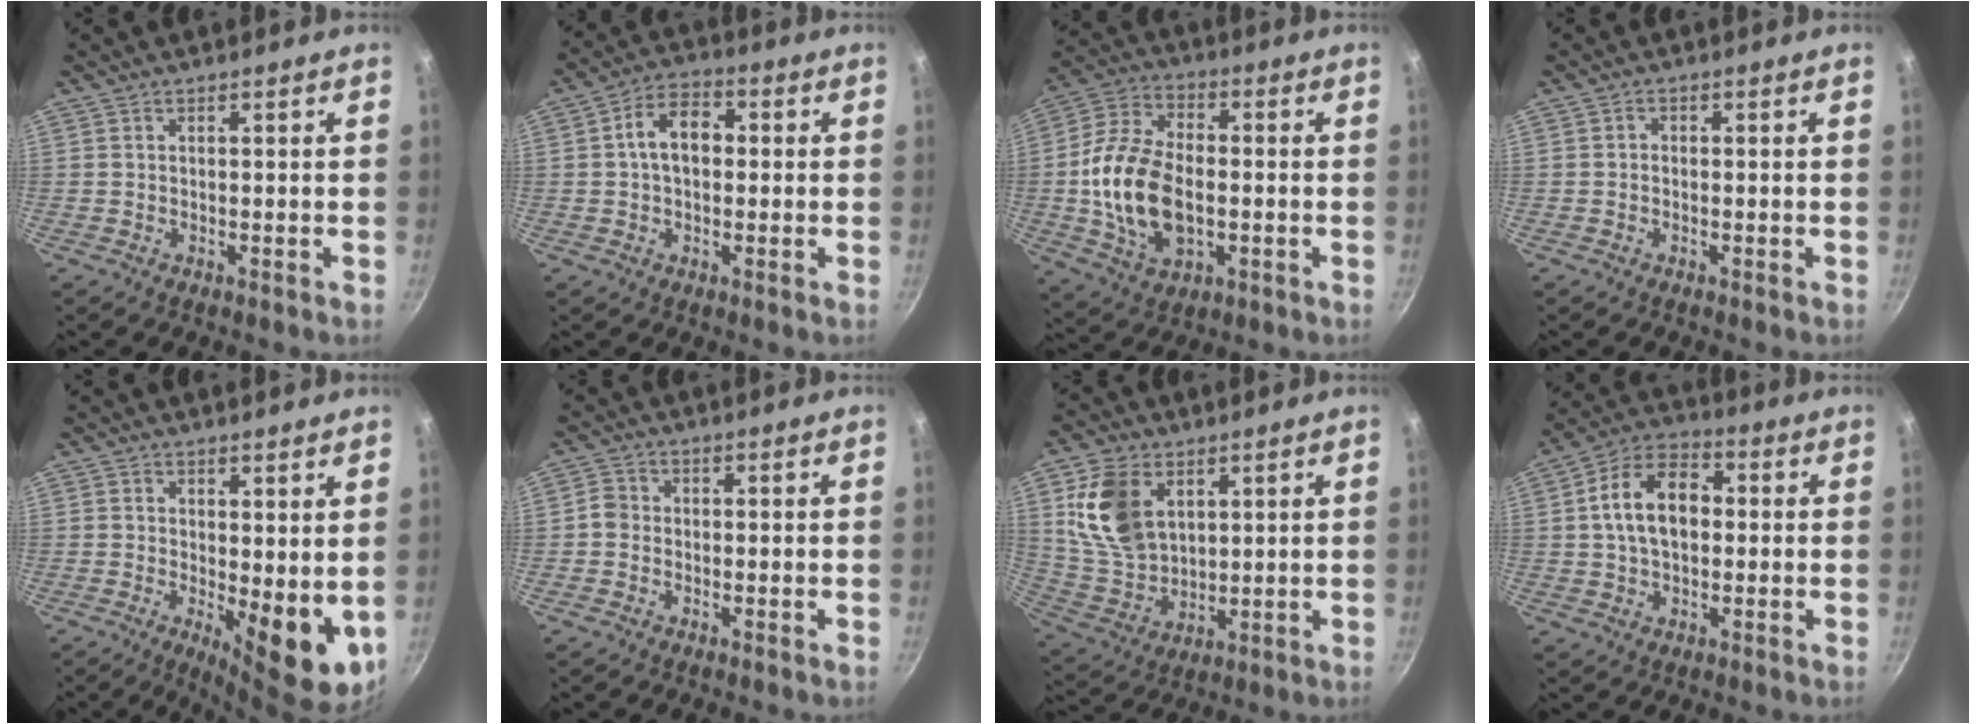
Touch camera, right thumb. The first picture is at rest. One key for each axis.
{"total": 8.3, "fx": 0.6, "fy": 5.6, "fz": 6.1, "tx": -0.075, "ty": 0.024, "tz": -0.002}
{"total": 17.3, "fx": -1.8, "fy": 10.7, "fz": 13.5, "tx": -0.248, "ty": 0.019, "tz": -0.035}
{"total": 0.9, "fx": -0.3, "fy": 0.7, "fz": 0.4, "tx": -0.006, "ty": 0.004, "tz": -0.006}
{"total": 9.2, "fx": 0.1, "fy": 3.6, "fz": 8.4, "tx": -0.096, "ty": -0.016, "tz": 0.010}
{"total": 2.6, "fx": -0.6, "fy": 2.3, "fz": 1.0, "tx": -0.015, "ty": 0.012, "tz": -0.021}
{"total": 14.1, "fx": 4.9, "fy": 9.5, "fz": 9.2, "tx": -0.157, "ty": -0.021, "tz": 0.109}
{"total": 12.5, "fx": 0.9, "fy": 8.3, "fz": 9.3, "tx": -0.133, "ty": 0.029, "tz": 0.001}